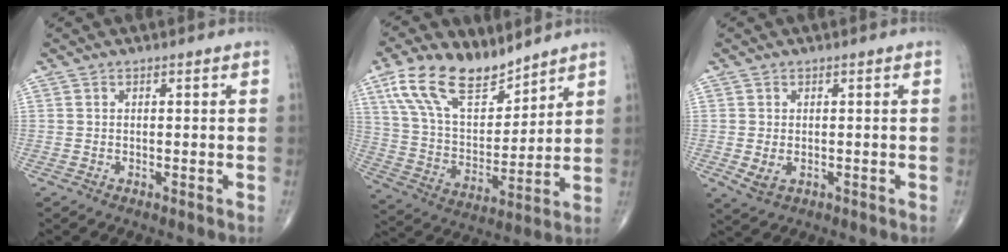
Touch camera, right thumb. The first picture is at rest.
{"total": 15.9, "force": [11.1, 7.3, 8.8], "torque": [-0.136, -0.051, 0.220]}
{"total": 2.7, "force": [-0.5, 1.9, 1.9], "torque": [-0.034, -0.006, -0.002]}